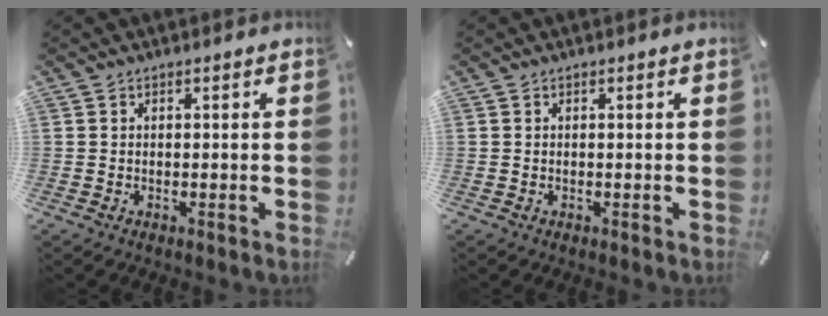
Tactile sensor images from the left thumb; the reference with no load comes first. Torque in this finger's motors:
{"motor_torque": [0.00, 0.00, -0.01, 0.01, 0.00]}